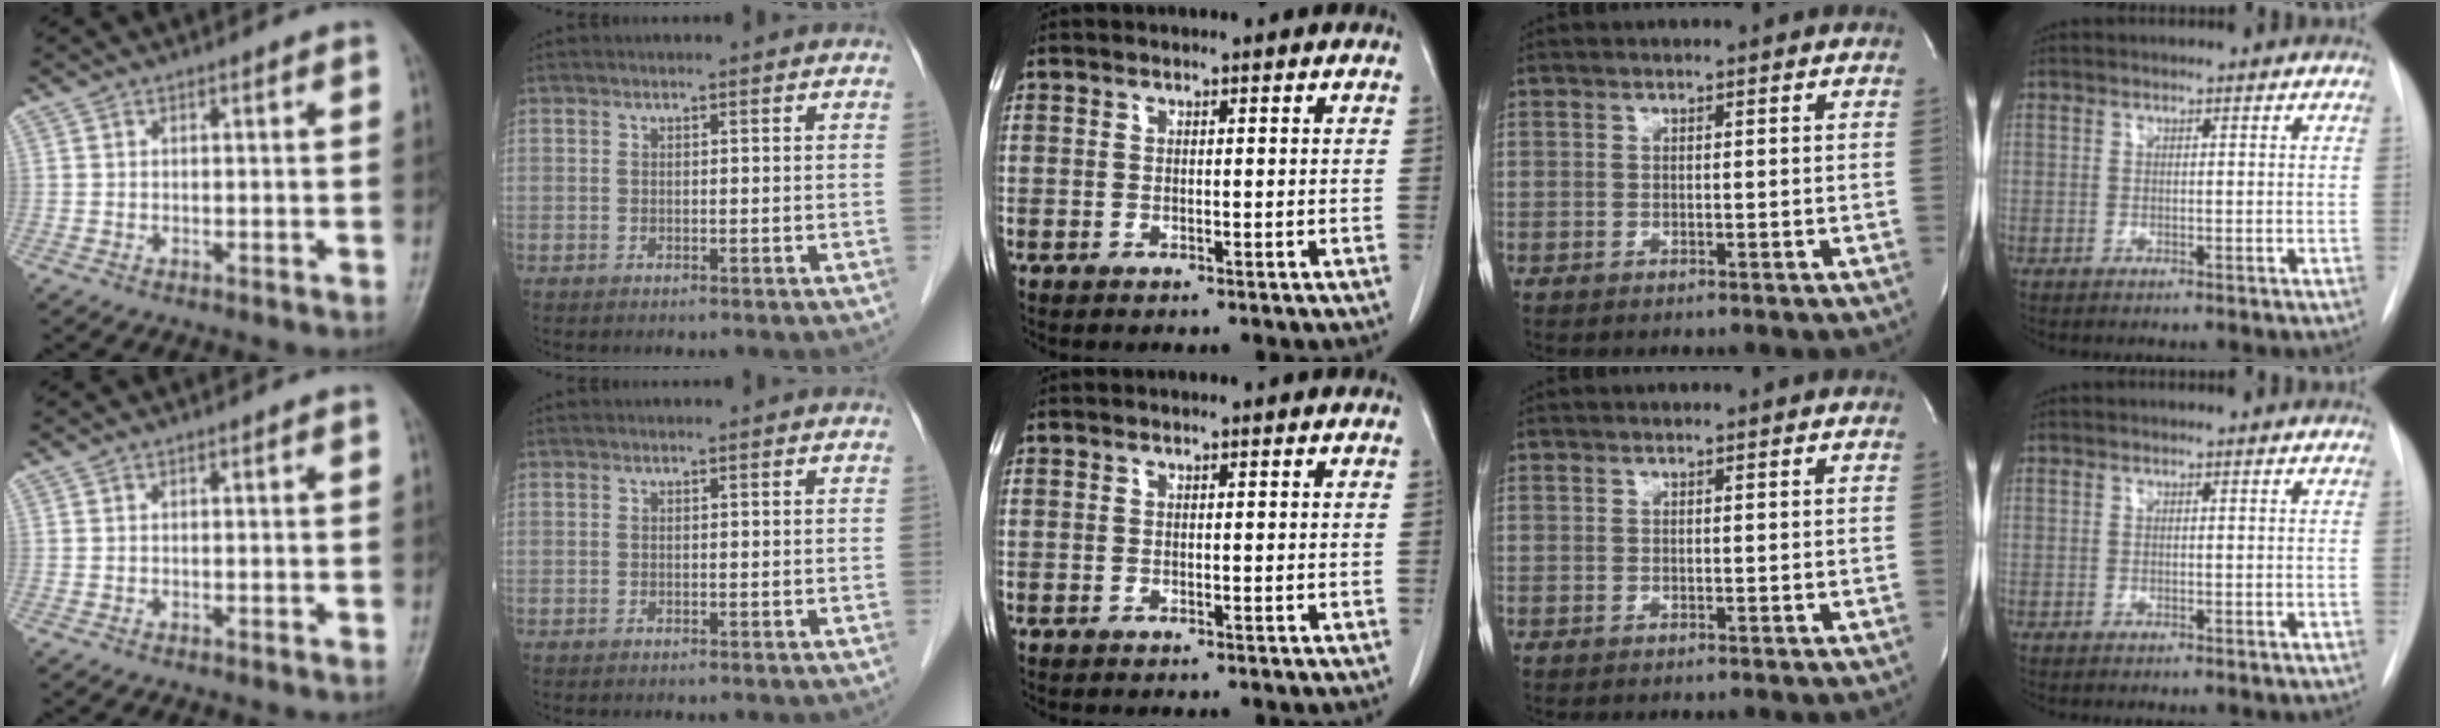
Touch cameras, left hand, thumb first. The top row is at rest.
{}